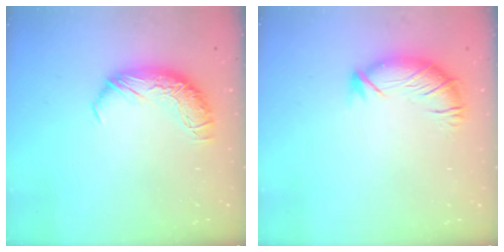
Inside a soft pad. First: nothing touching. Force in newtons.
{"total": 2.9, "press": 2.0, "slide": 2.2}